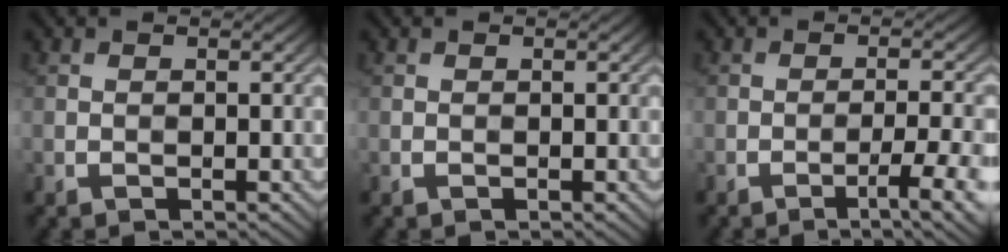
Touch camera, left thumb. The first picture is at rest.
{"total": 0.0}
{"total": 5.3, "force": [-2.7, 0.8, 4.5], "torque": [-0.072, 0.008, -0.039]}